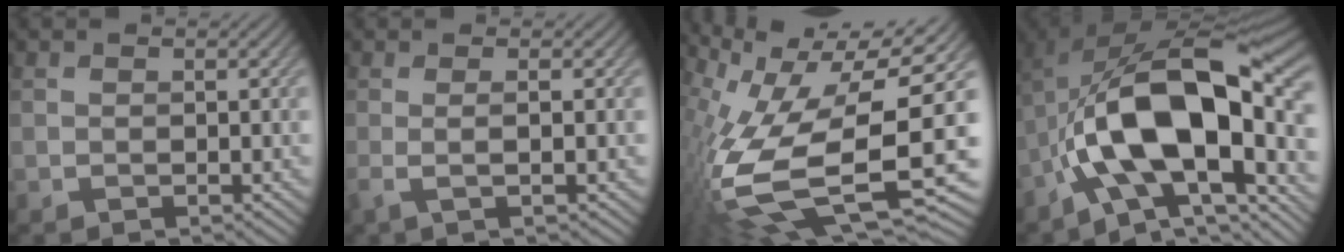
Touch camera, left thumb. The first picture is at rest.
{"total": 2.4, "force": [-0.1, 0.4, 2.4], "torque": [-0.039, 0.001, -0.011]}
{"total": 18.0, "force": [-2.6, 7.2, 16.3], "torque": [-0.321, -0.035, -0.030]}
{"total": 17.8, "force": [-3.6, 9.3, 14.7], "torque": [-0.232, 0.008, -0.065]}